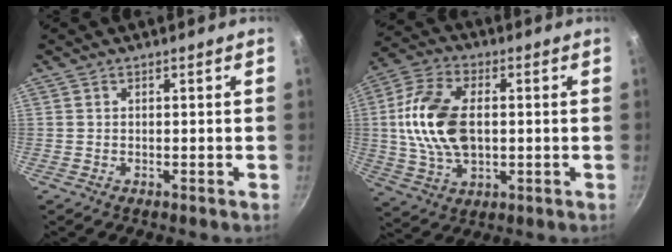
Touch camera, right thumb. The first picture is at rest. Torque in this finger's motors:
{"motor_torque": [0.52, 0.65, 1.18, 0.21, 0.16]}